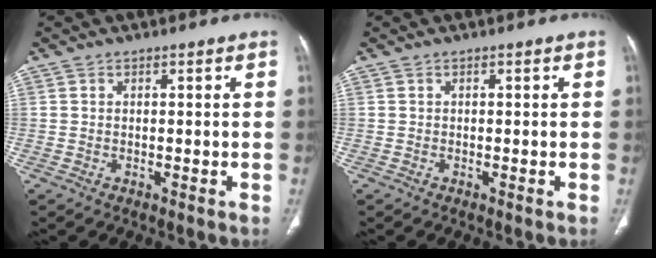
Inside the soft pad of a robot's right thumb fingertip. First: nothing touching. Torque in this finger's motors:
{"motor_torque": [0.00, 0.00, 0.00, 0.00, 0.03]}